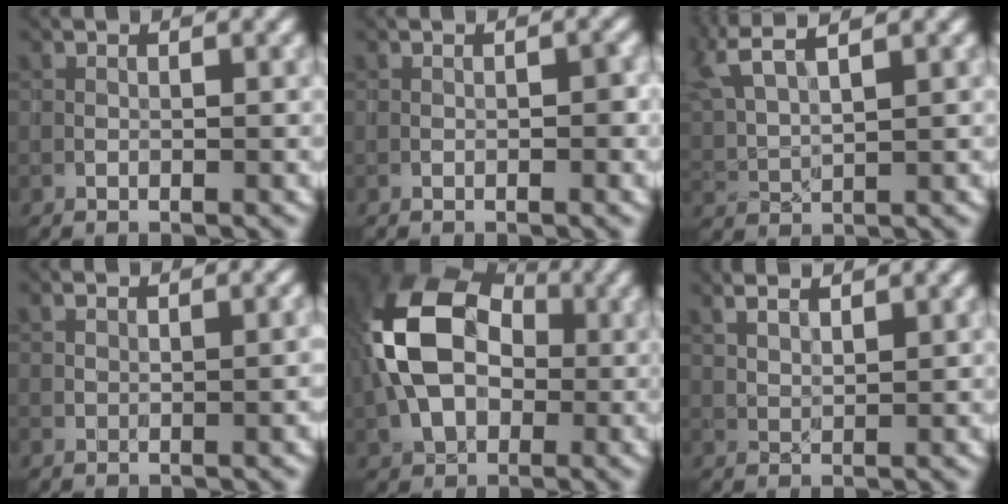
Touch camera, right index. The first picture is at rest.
{"total": 1.1, "force": [-0.5, 0.5, 0.9], "torque": [-0.013, 0.004, -0.005]}
{"total": 6.4, "force": [4.5, 1.9, 4.1], "torque": [-0.108, 0.022, 0.081]}
{"total": 1.7, "force": [0.5, 0.8, 1.4], "torque": [-0.017, -0.002, 0.015]}
{"total": 12.3, "force": [0.1, 8.5, 8.9], "torque": [-0.192, 0.010, -0.012]}
{"total": 3.2, "force": [2.7, 0.8, 1.5], "torque": [-0.030, 0.016, 0.032]}